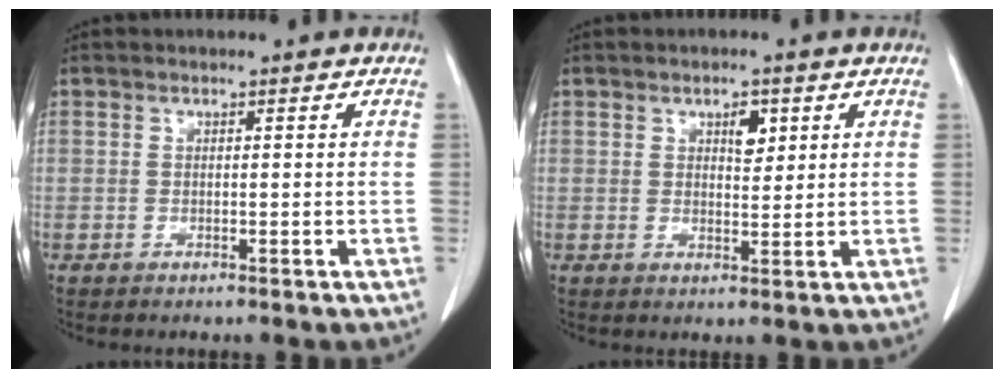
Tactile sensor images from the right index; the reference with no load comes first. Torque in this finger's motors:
{"motor_torque": [0.06, 0.04, 0.07, 0.03]}